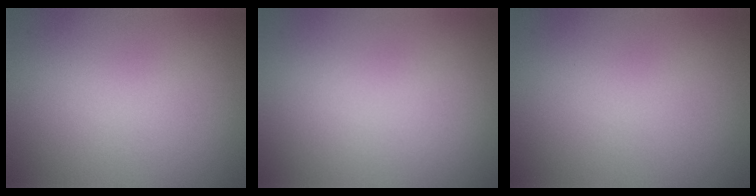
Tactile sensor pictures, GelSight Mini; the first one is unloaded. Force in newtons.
{"total": 0.0}
{"total": 0.0}